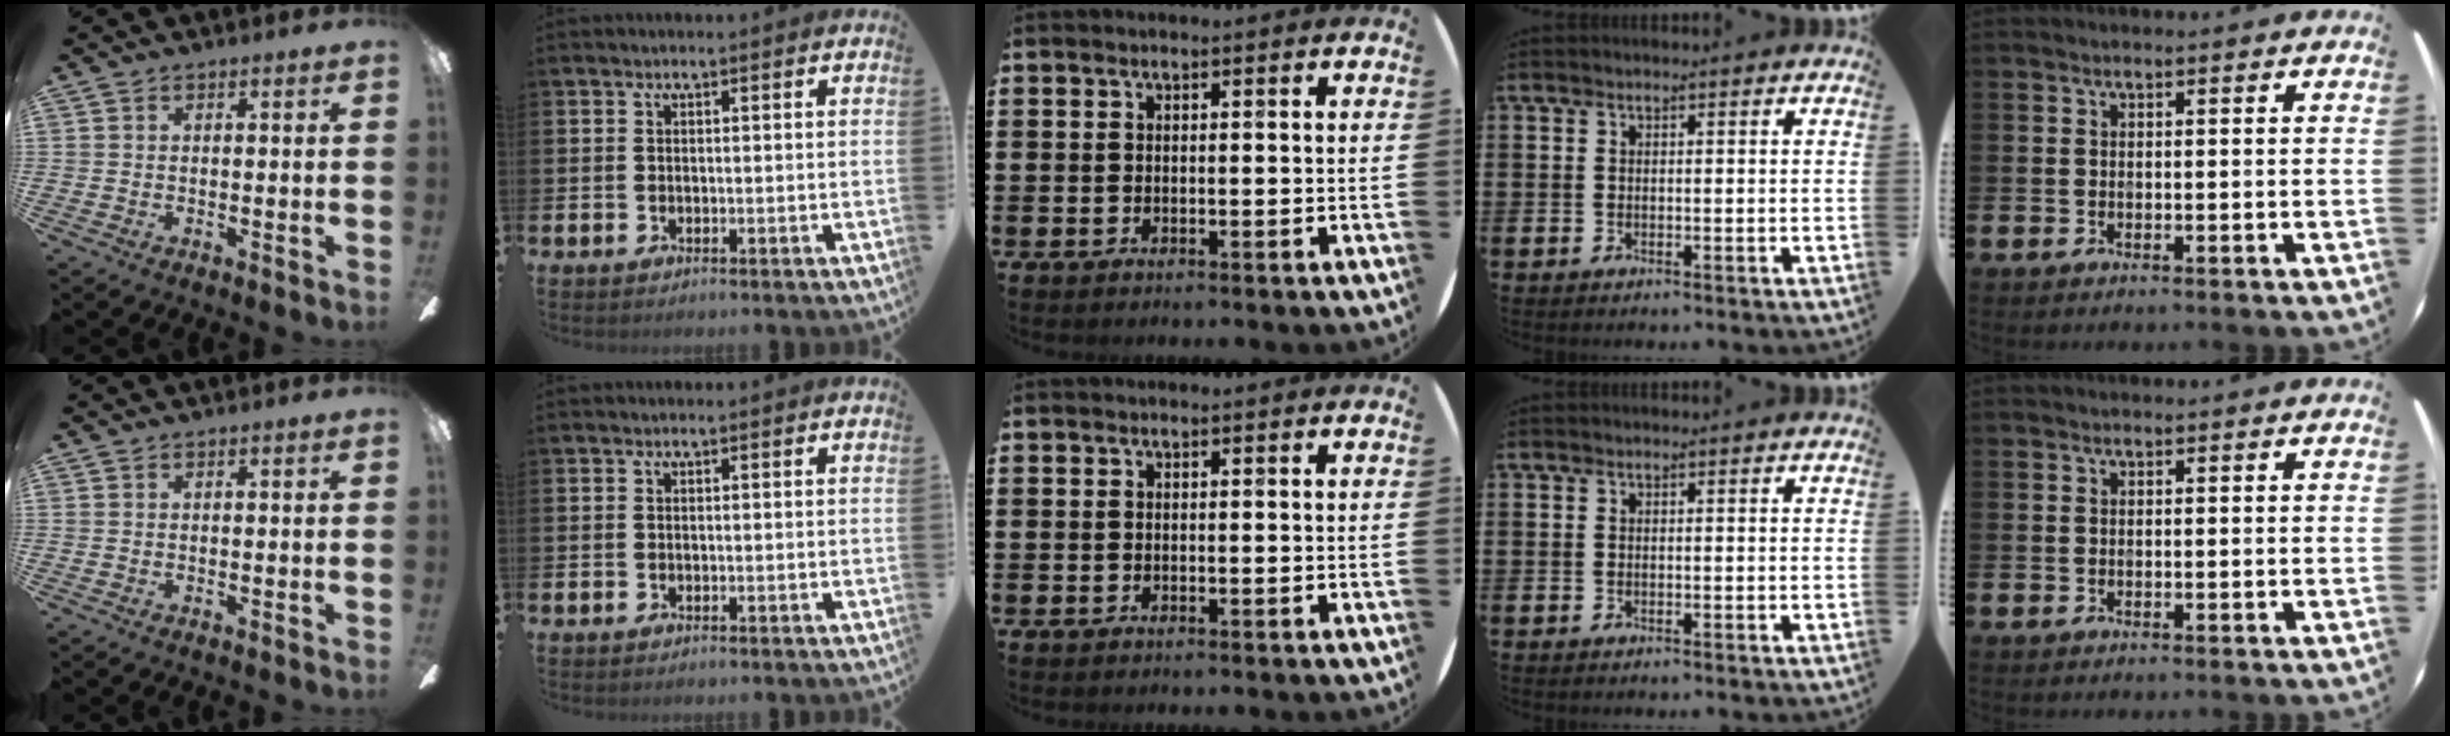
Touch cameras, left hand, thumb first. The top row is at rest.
{}